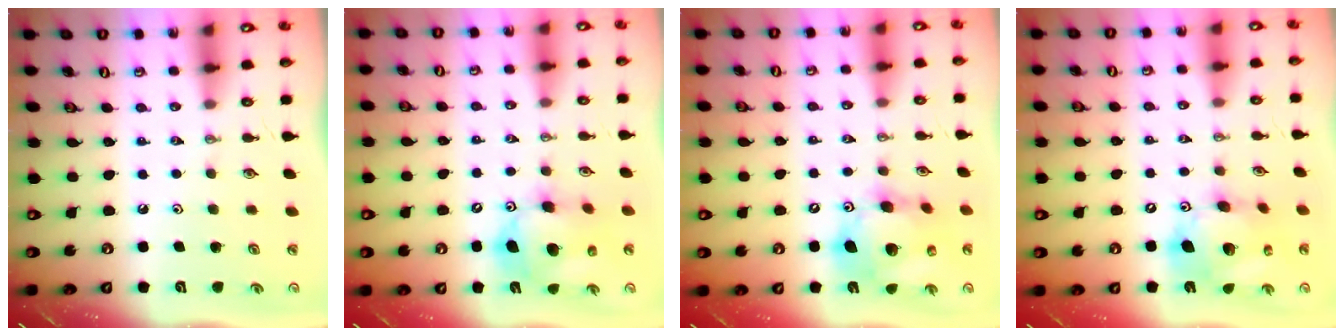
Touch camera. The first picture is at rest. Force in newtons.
{"total": 13.3, "press": 13.0, "slide": 2.9}
{"total": 15.9, "press": 15.7, "slide": 2.4}
{"total": 17.1, "press": 16.9, "slide": 2.2}